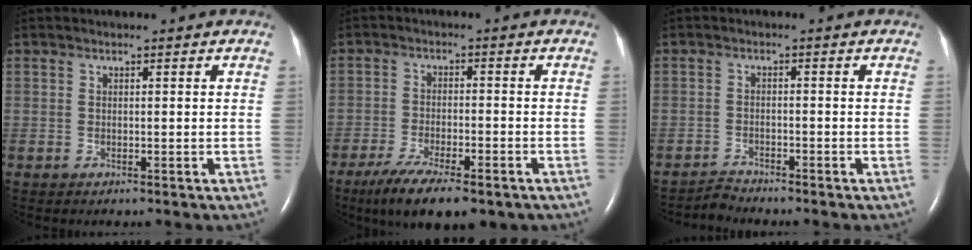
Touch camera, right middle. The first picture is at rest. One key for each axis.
{"total": 11.4, "fx": -8.0, "fy": 3.6, "fz": 7.3, "tx": -0.118, "ty": -0.015, "tz": -0.122}
{"total": 2.0, "fx": -1.8, "fy": -0.3, "fz": -0.6, "tx": 0.016, "ty": -0.014, "tz": -0.034}